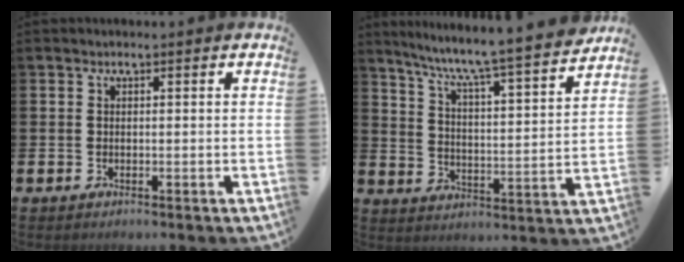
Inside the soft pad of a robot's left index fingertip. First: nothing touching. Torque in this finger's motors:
{"motor_torque": [0.22, -0.38, 0.78, 0.20]}